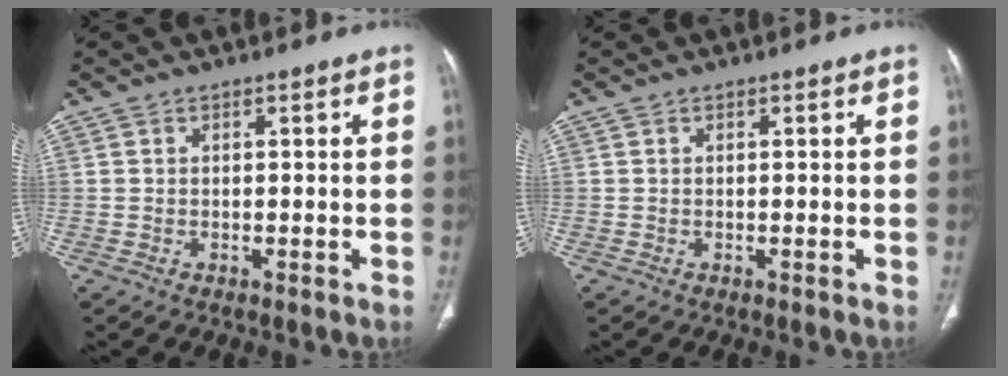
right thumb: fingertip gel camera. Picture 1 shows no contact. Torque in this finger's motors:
{"motor_torque": [1.06, 1.06, 0.06, -0.03, 0.03]}